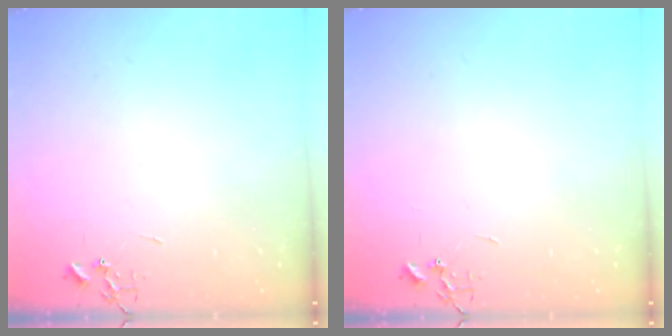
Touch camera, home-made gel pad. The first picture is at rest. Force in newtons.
{"total": 0.0}